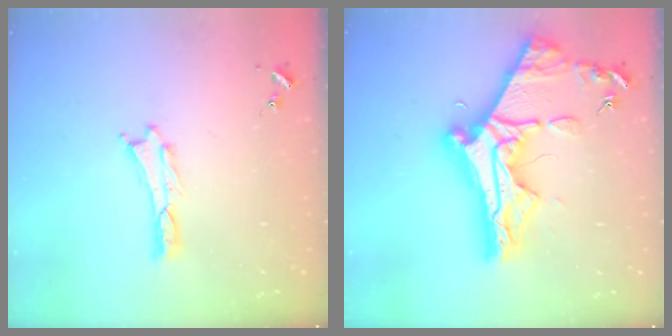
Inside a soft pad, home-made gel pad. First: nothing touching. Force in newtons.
{"total": 13.3, "press": 13.3, "slide": 1.2}